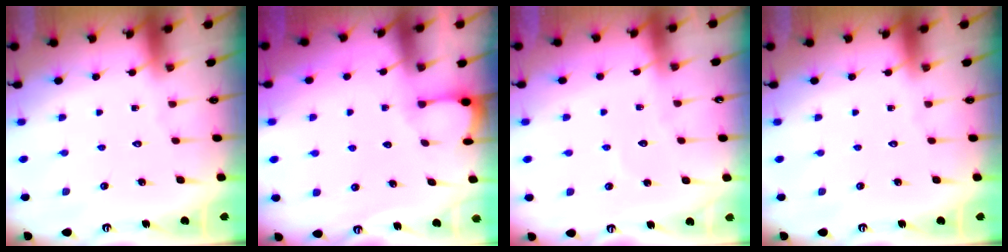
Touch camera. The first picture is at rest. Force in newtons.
{"total": 2.1, "press": 2.1, "slide": 0.2}
{"total": 3.9, "press": 3.9, "slide": 0.3}
{"total": 0.0}